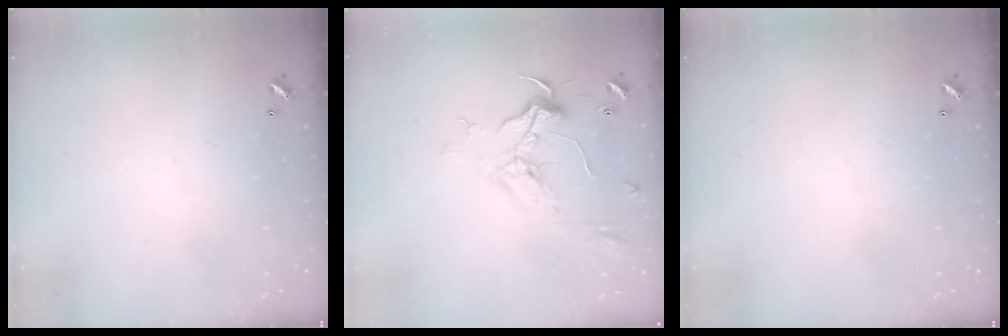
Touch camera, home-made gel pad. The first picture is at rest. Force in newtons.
{"total": 2.5, "press": 2.3, "slide": 0.8}
{"total": 0.0}